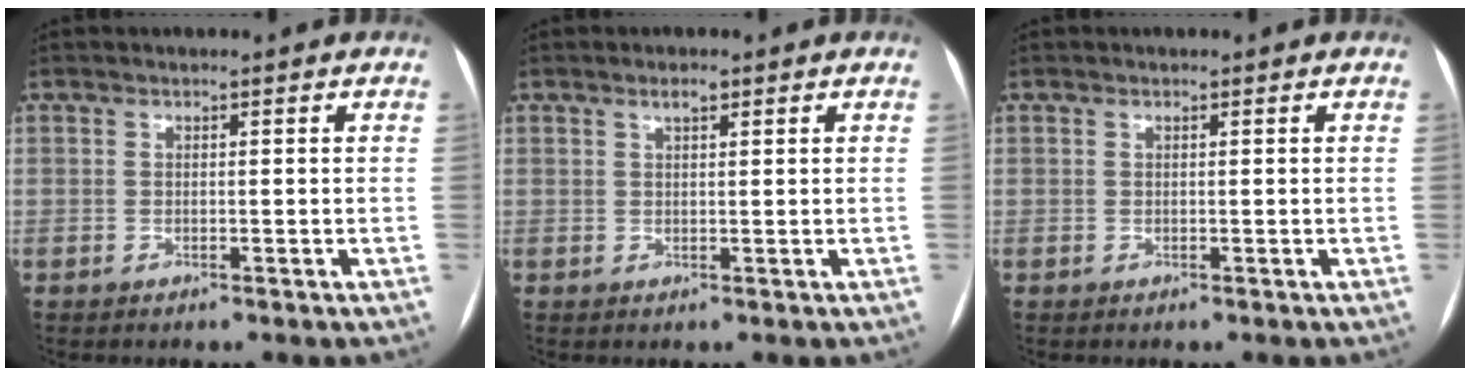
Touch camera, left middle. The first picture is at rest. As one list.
[{"total": 1.6, "force": [1.0, 0.5, 1.1], "torque": [-0.020, 0.003, 0.018]}, {"total": 0.0}]